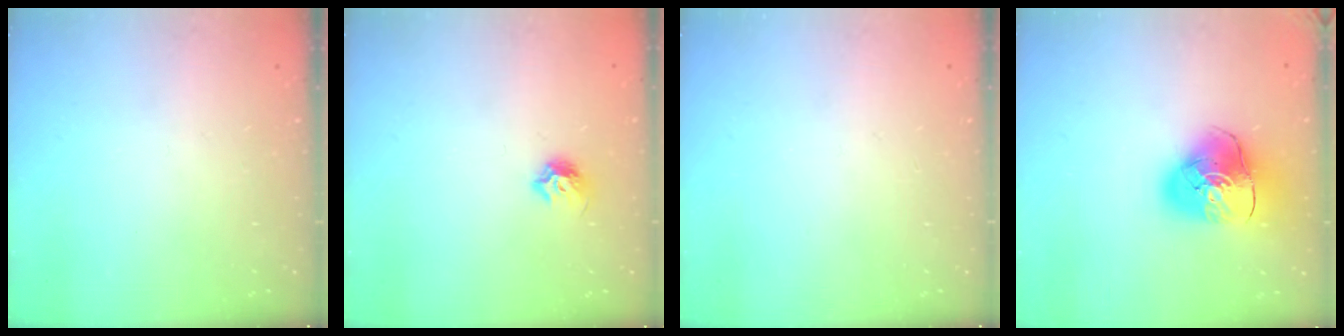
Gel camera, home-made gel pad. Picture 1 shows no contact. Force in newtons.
{"total": 5.1, "press": 5.0, "slide": 1.0}
{"total": 0.0}
{"total": 12.9, "press": 12.8, "slide": 1.8}